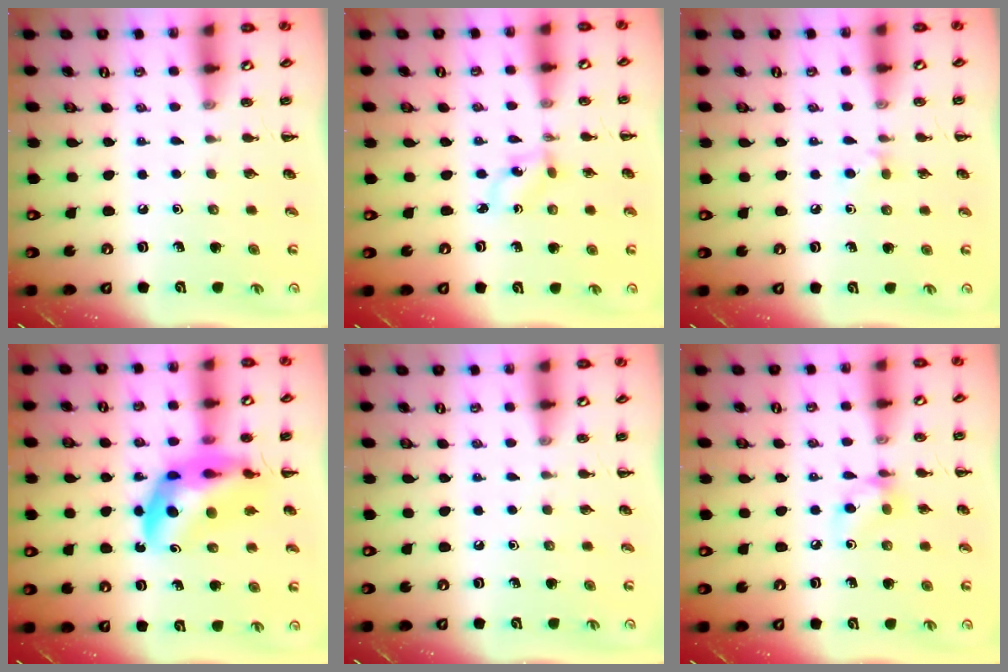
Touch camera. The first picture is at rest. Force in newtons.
{"total": 1.0, "press": 0.9, "slide": 0.5}
{"total": 4.5, "press": 4.1, "slide": 1.8}
{"total": 15.1, "press": 14.4, "slide": 4.3}
{"total": 0.0}
{"total": 7.2, "press": 7.2, "slide": 0.7}